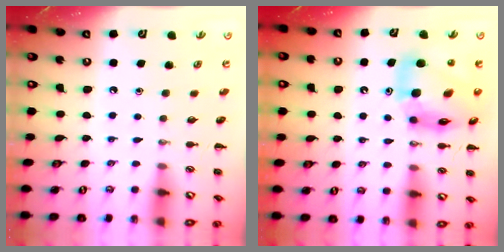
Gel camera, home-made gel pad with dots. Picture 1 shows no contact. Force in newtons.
{"total": 13.6, "press": 13.1, "slide": 3.9}